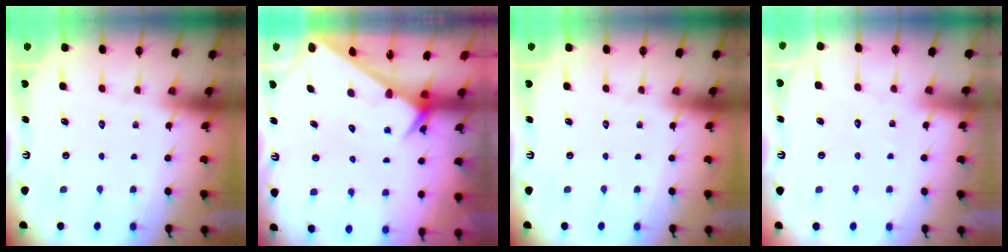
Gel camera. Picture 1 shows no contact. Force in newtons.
{"total": 2.5, "press": 2.5, "slide": 0.0}
{"total": 0.0}
{"total": 2.2, "press": 2.2, "slide": 0.2}